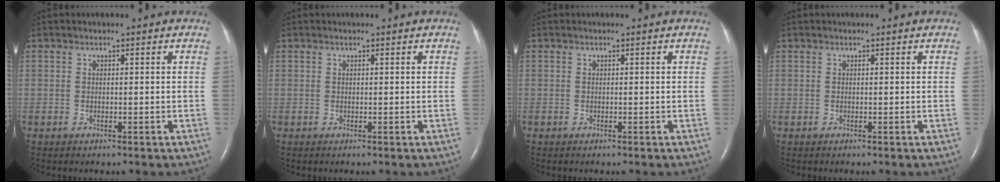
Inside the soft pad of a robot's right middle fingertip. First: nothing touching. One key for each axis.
{"total": 0.0}
{"total": 0.0}
{"total": 0.0}